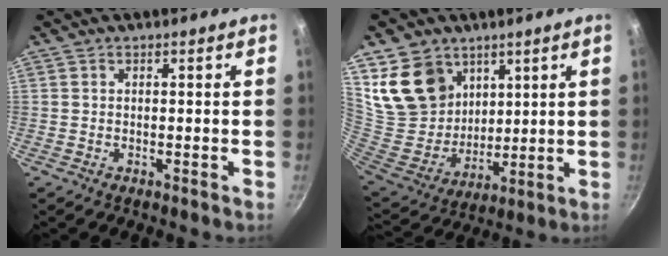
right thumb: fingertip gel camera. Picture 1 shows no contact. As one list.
[{"total": 16.2, "force": [8.3, 12.1, 6.8], "torque": [-0.099, -0.057, 0.170]}]